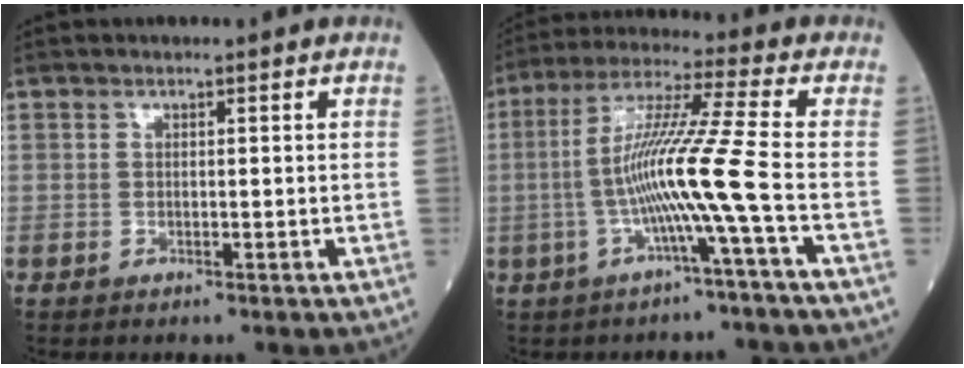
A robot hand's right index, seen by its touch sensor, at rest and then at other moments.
{"total": 11.2, "force": [-2.7, -2.5, 10.6], "torque": [-0.211, 0.012, -0.051]}